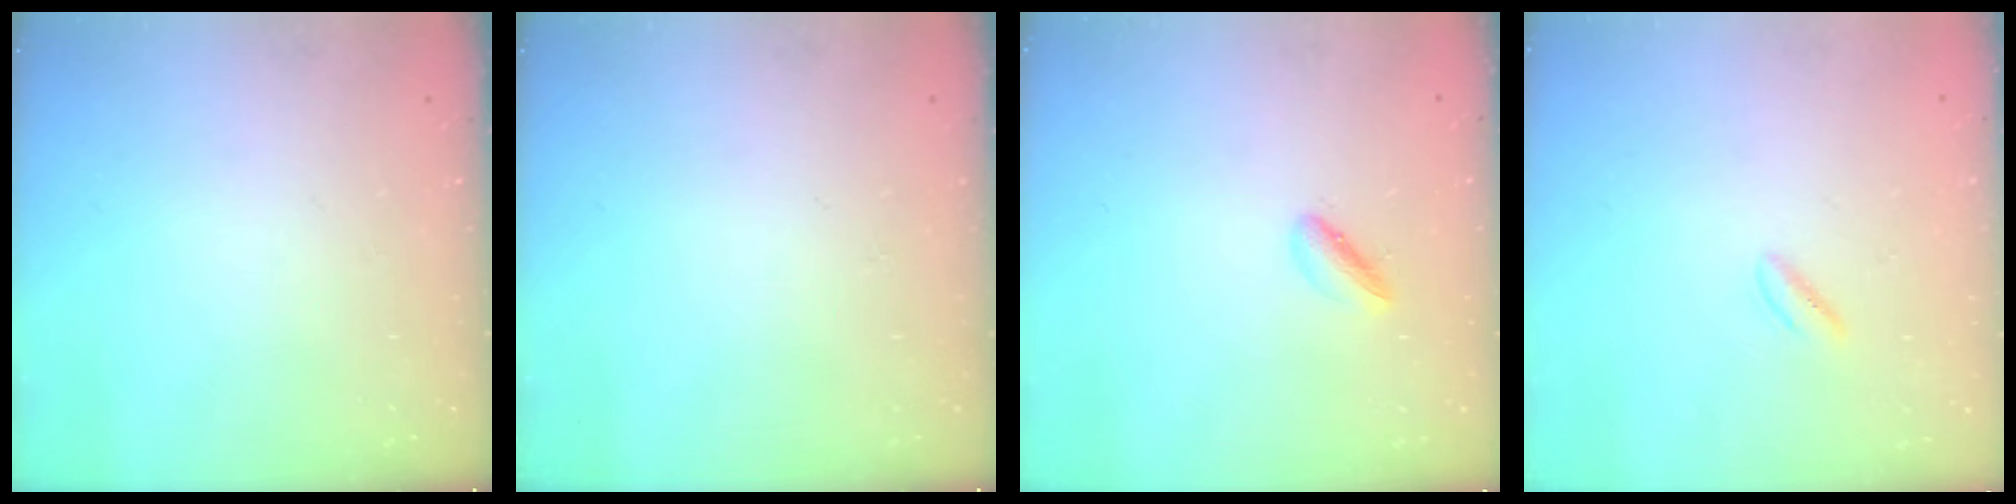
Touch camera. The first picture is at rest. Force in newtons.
{"total": 0.0}
{"total": 3.4, "press": 3.3, "slide": 0.8}
{"total": 1.4, "press": 1.0, "slide": 0.9}